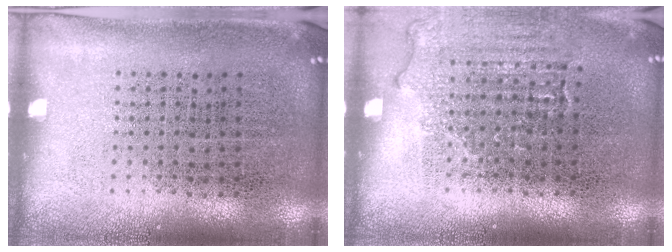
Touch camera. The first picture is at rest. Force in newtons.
{"total": 1.1, "press": 1.0, "slide": 0.1}